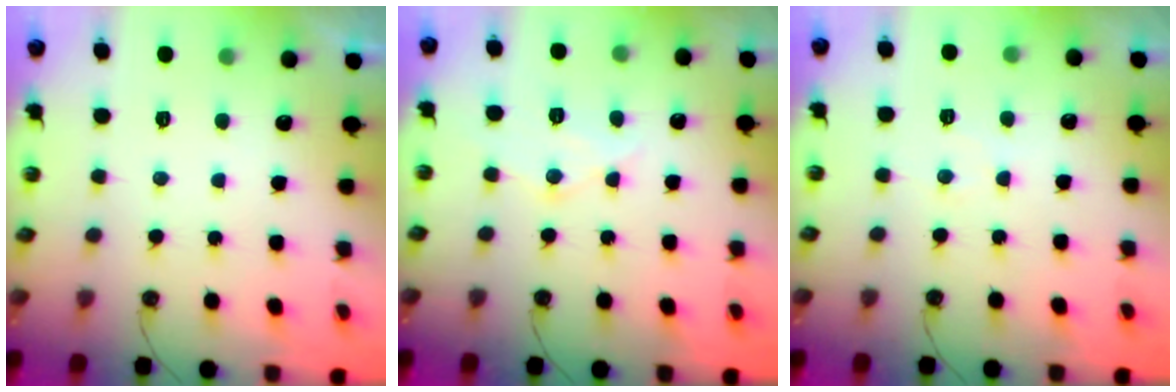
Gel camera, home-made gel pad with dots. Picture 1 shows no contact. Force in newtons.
{"total": 9.7, "press": 9.6, "slide": 0.9}
{"total": 4.0, "press": 3.9, "slide": 0.6}